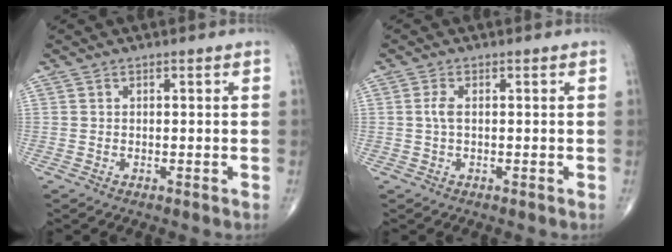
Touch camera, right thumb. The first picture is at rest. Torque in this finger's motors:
{"motor_torque": [0.24, 0.76, 0.29, 0.11, 0.01]}